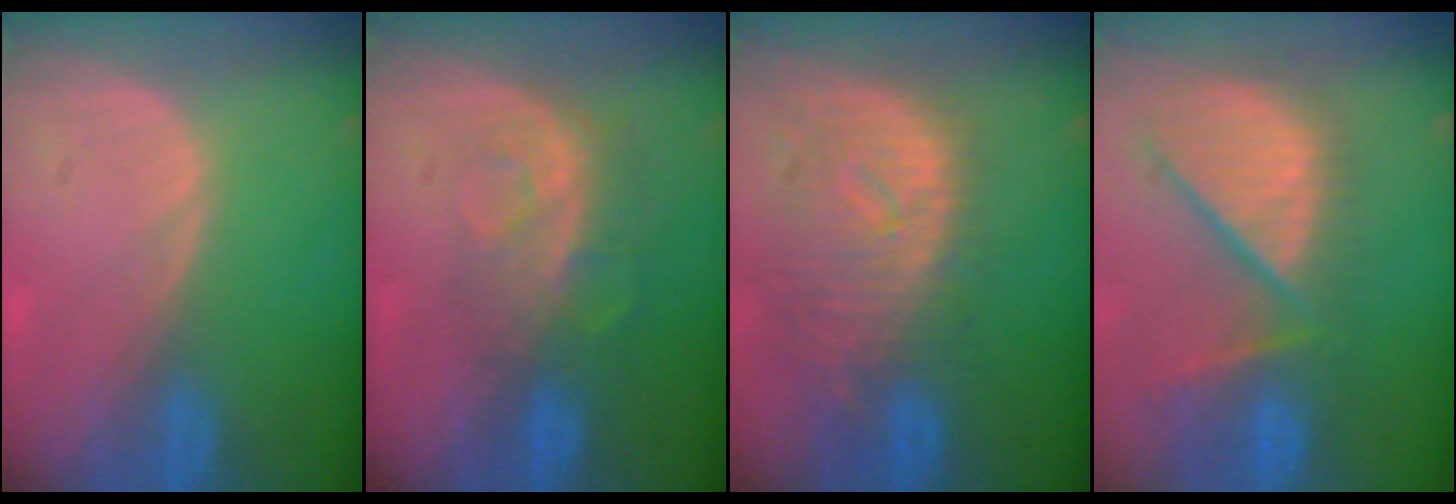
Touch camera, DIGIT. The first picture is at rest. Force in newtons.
{"total": 8.3, "press": 7.0, "slide": 4.5}
{"total": 10.7, "press": 9.4, "slide": 4.9}
{"total": 11.9, "press": 10.3, "slide": 5.9}